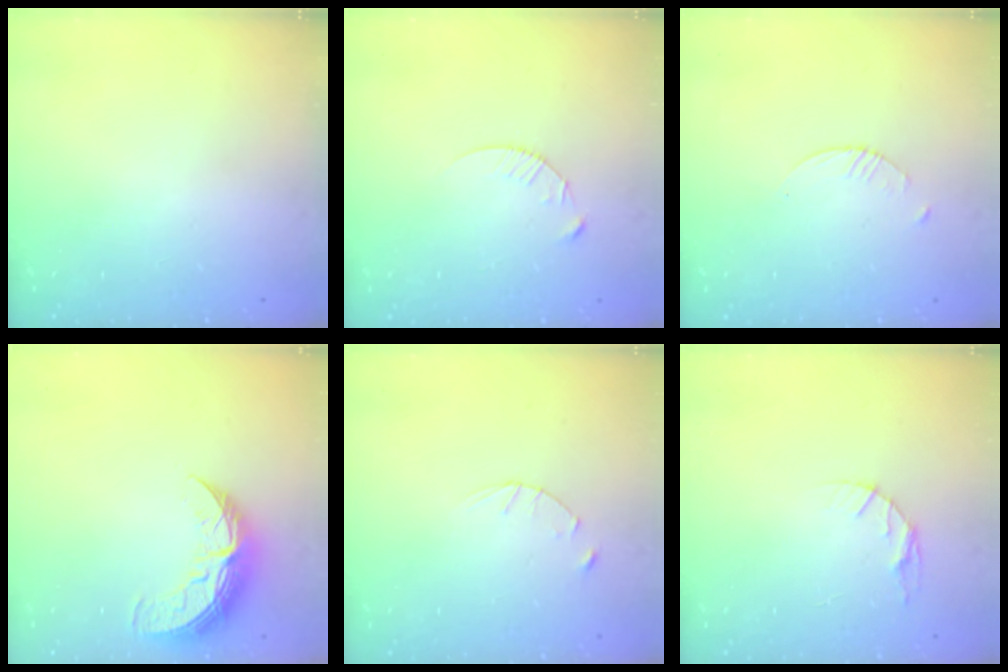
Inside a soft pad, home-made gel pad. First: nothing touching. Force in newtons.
{"total": 4.7, "press": 4.7, "slide": 0.6}
{"total": 1.5, "press": 1.5, "slide": 0.2}
{"total": 11.0, "press": 11.0, "slide": 0.4}
{"total": 2.8, "press": 2.8, "slide": 0.4}
{"total": 4.9, "press": 4.9, "slide": 0.6}